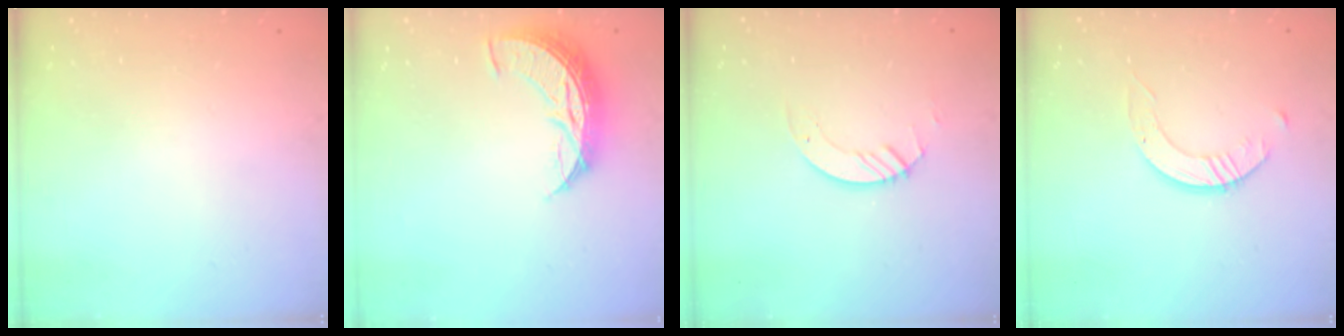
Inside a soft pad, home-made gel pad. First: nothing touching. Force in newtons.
{"total": 8.6, "press": 8.6, "slide": 0.8}
{"total": 3.0, "press": 3.0, "slide": 0.2}
{"total": 2.4, "press": 2.4, "slide": 0.3}